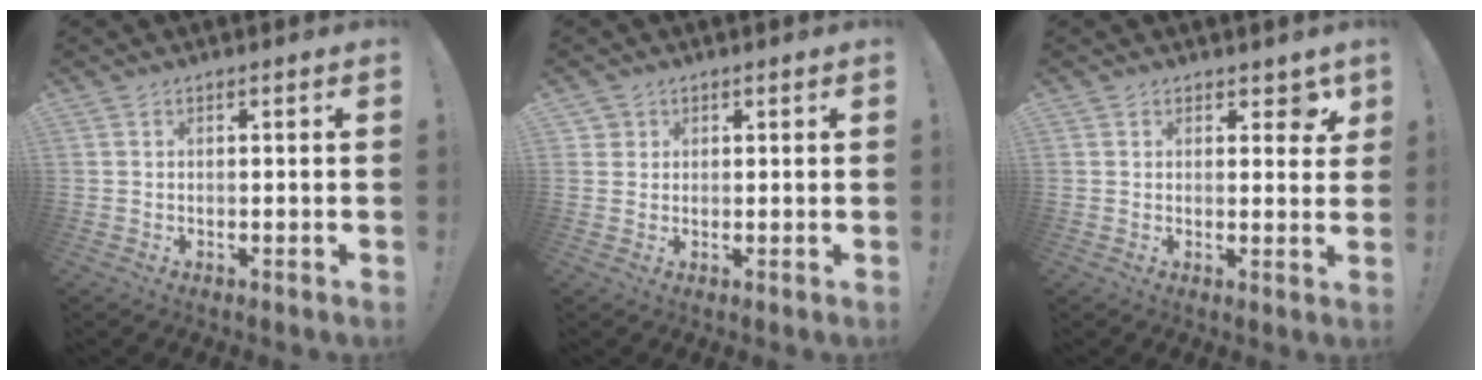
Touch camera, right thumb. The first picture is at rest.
{"total": 2.2, "force": [1.0, 1.9, 0.1], "torque": [-0.005, -0.003, 0.018]}
{"total": 3.6, "force": [2.4, 2.5, 1.2], "torque": [0.001, -0.013, 0.040]}